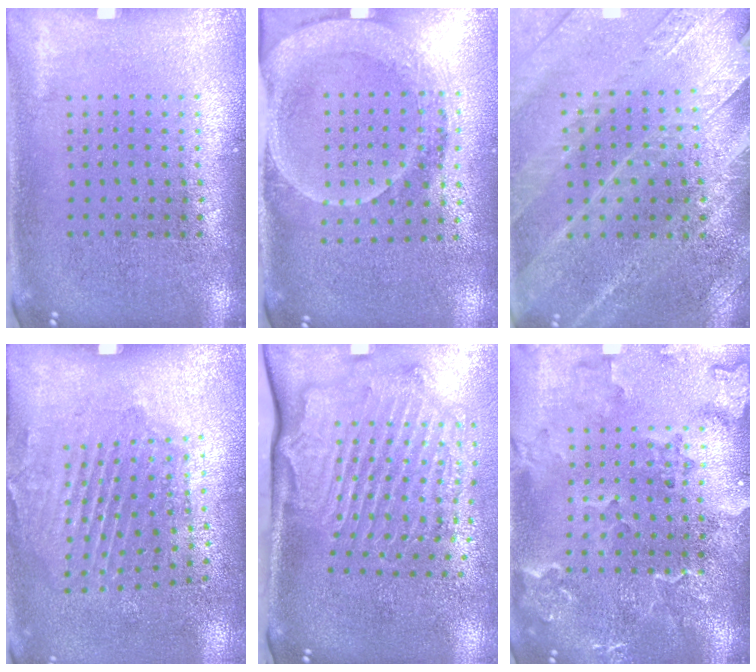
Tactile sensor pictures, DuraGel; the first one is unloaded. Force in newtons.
{"total": 1.7, "press": 1.6, "slide": 0.7}
{"total": 2.8, "press": 2.7, "slide": 0.6}
{"total": 1.9, "press": 1.2, "slide": 1.5}
{"total": 2.3, "press": 2.1, "slide": 0.7}
{"total": 2.4, "press": 2.2, "slide": 0.9}